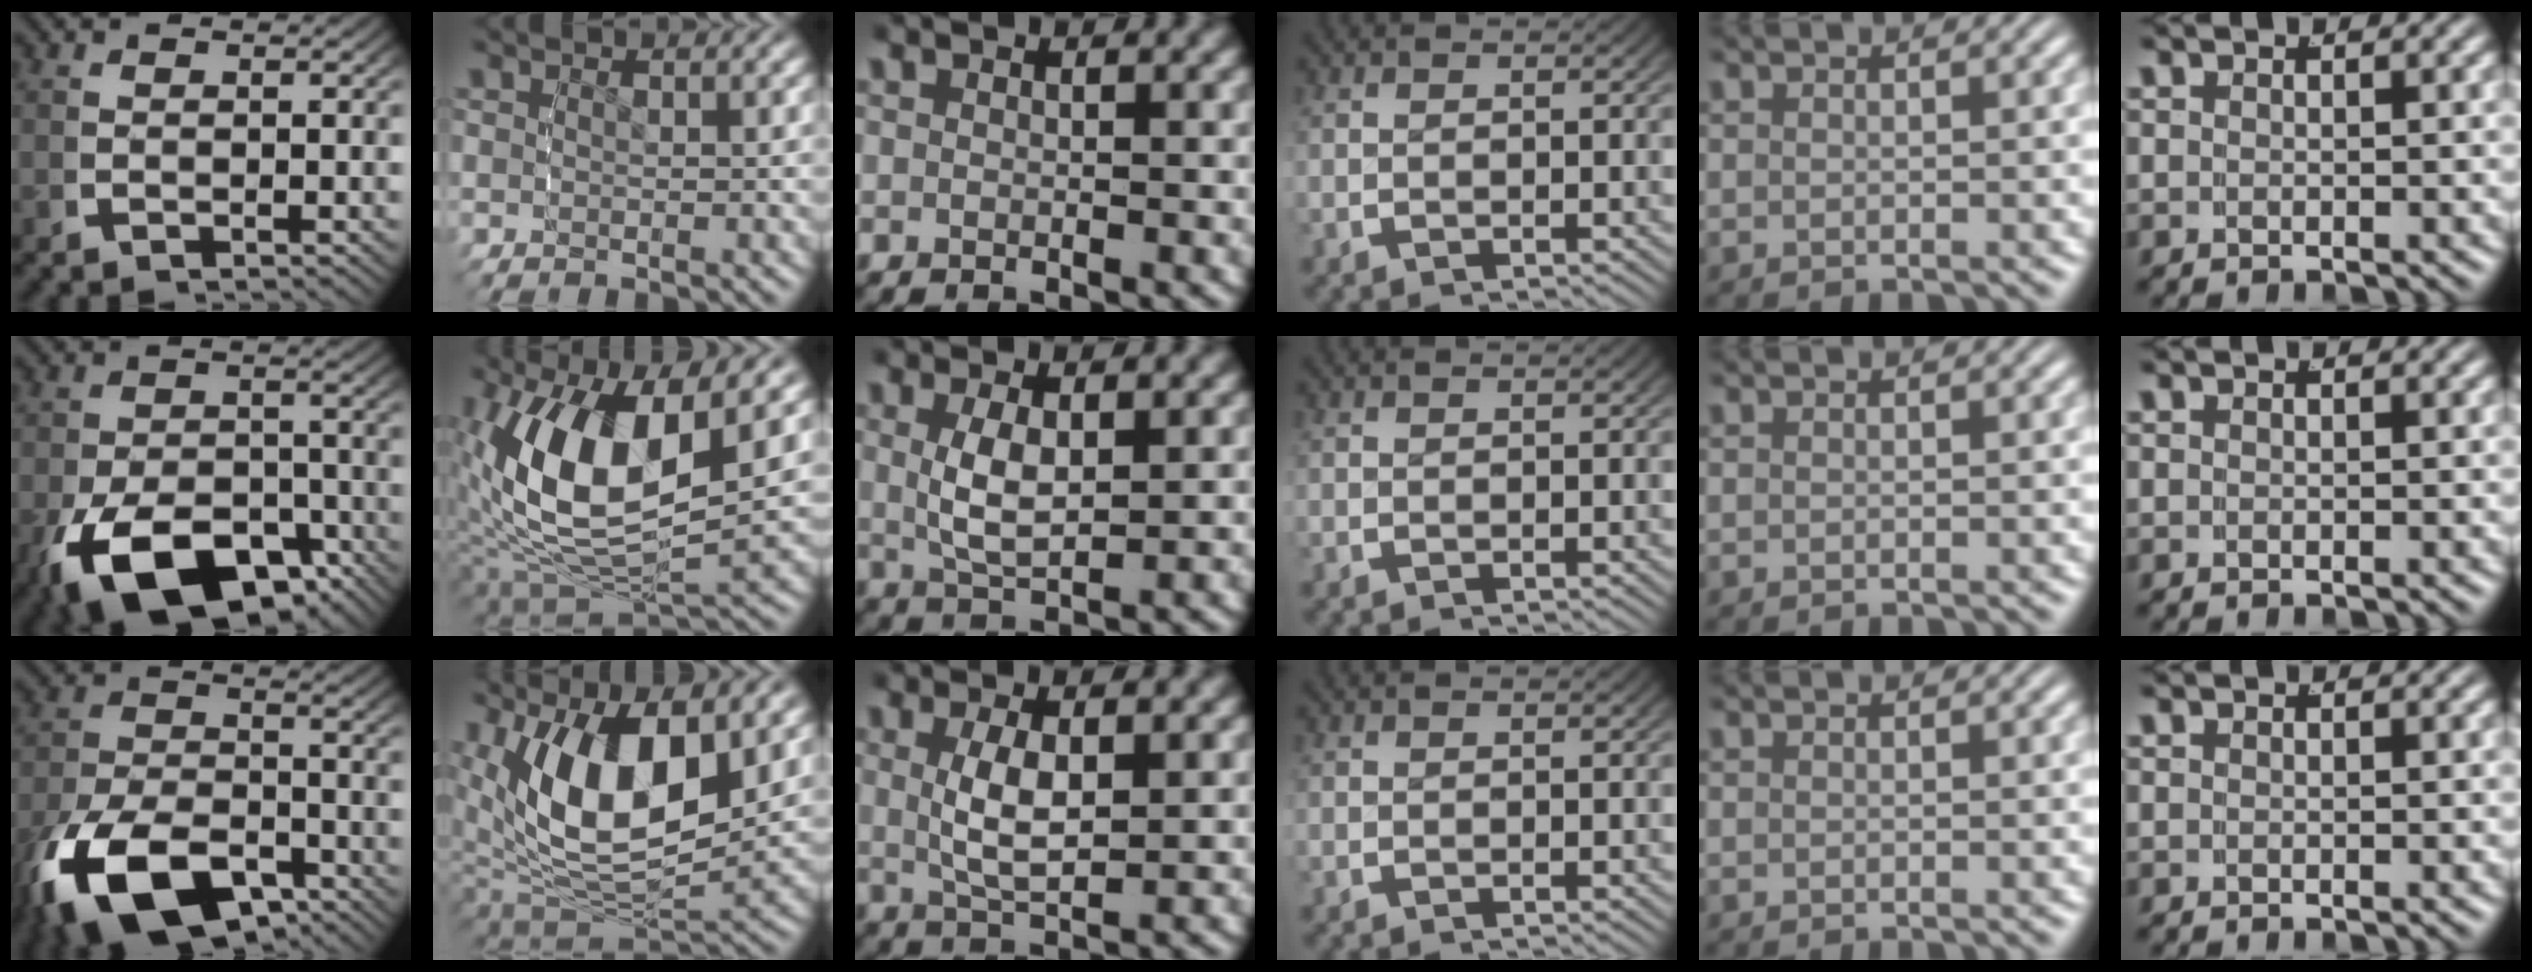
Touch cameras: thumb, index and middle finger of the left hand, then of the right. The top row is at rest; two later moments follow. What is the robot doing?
{"motion": "grasp_and_lifting", "object": "bowl"}